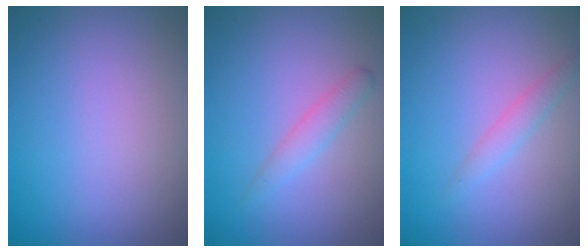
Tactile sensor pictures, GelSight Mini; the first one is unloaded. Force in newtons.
{"total": 1.6, "press": 1.6, "slide": 0.1}
{"total": 1.4, "press": 1.4, "slide": 0.1}